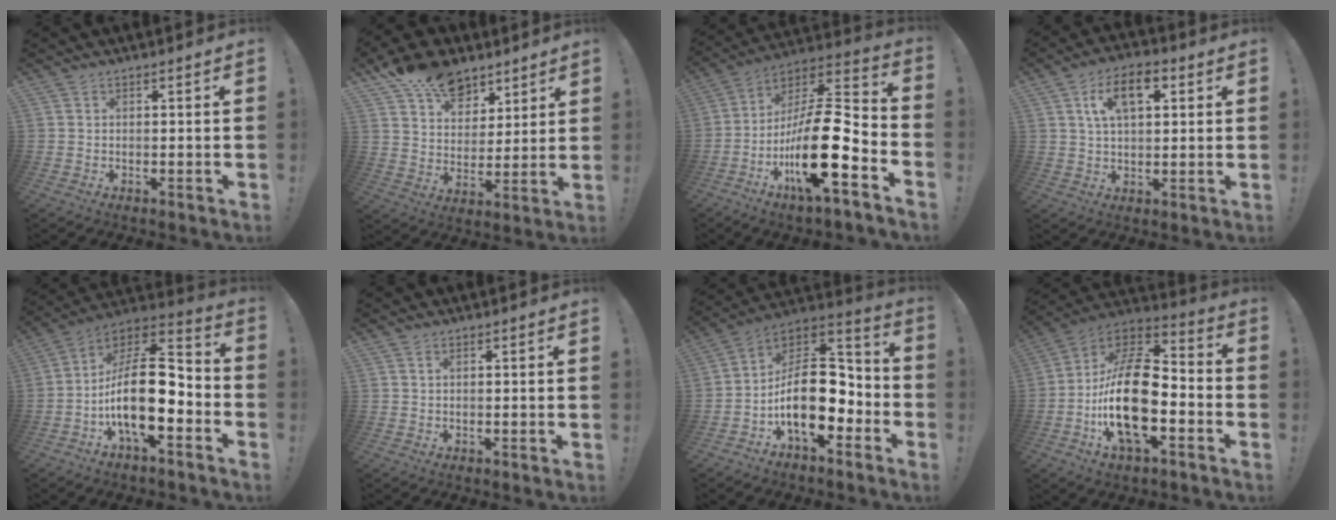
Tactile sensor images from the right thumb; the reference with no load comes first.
{"total": 15.9, "force": [10.7, 10.0, 6.1], "torque": [-0.096, -0.066, 0.201]}
{"total": 22.7, "force": [-7.6, 6.0, 20.5], "torque": [-0.375, 0.020, -0.132]}
{"total": 10.4, "force": [3.9, 5.3, 8.0], "torque": [-0.126, 0.007, 0.068]}
{"total": 19.7, "force": [-4.4, 8.4, 17.2], "torque": [-0.326, 0.016, -0.070]}
{"total": 0.8, "force": [0.3, 0.2, 0.6], "torque": [-0.011, 0.002, 0.005]}
{"total": 20.6, "force": [-4.5, 12.2, 16.0], "torque": [-0.271, 0.017, -0.068]}
{"total": 23.7, "force": [-5.2, 11.6, 20.1], "torque": [-0.389, 0.023, -0.085]}